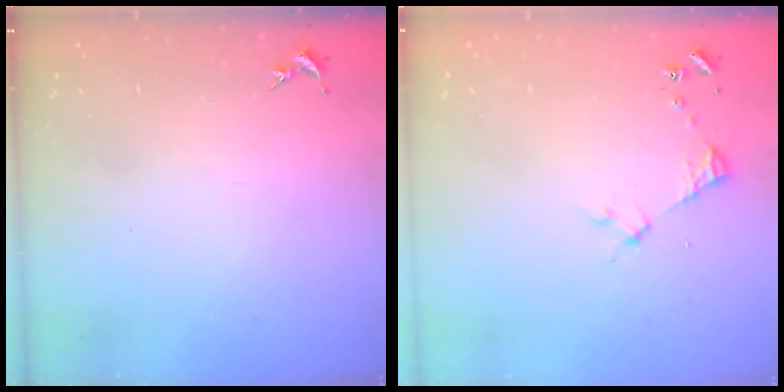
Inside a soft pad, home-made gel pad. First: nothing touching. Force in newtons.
{"total": 3.2, "press": 3.2, "slide": 0.4}